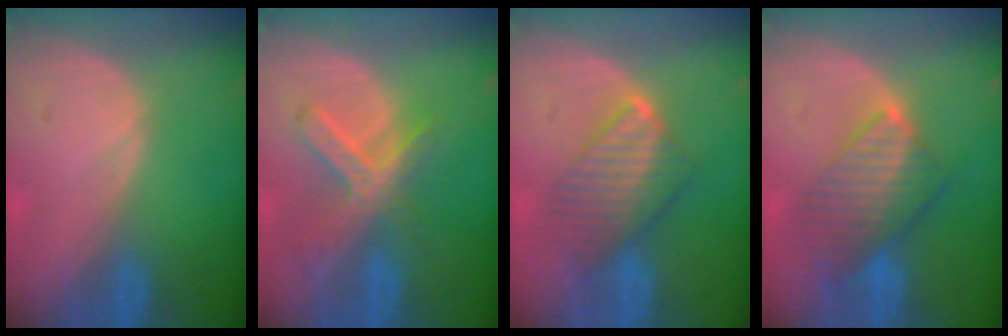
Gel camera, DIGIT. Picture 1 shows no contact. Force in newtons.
{"total": 7.4, "press": 6.4, "slide": 3.8}
{"total": 6.5, "press": 6.4, "slide": 0.9}
{"total": 7.5, "press": 7.1, "slide": 2.3}